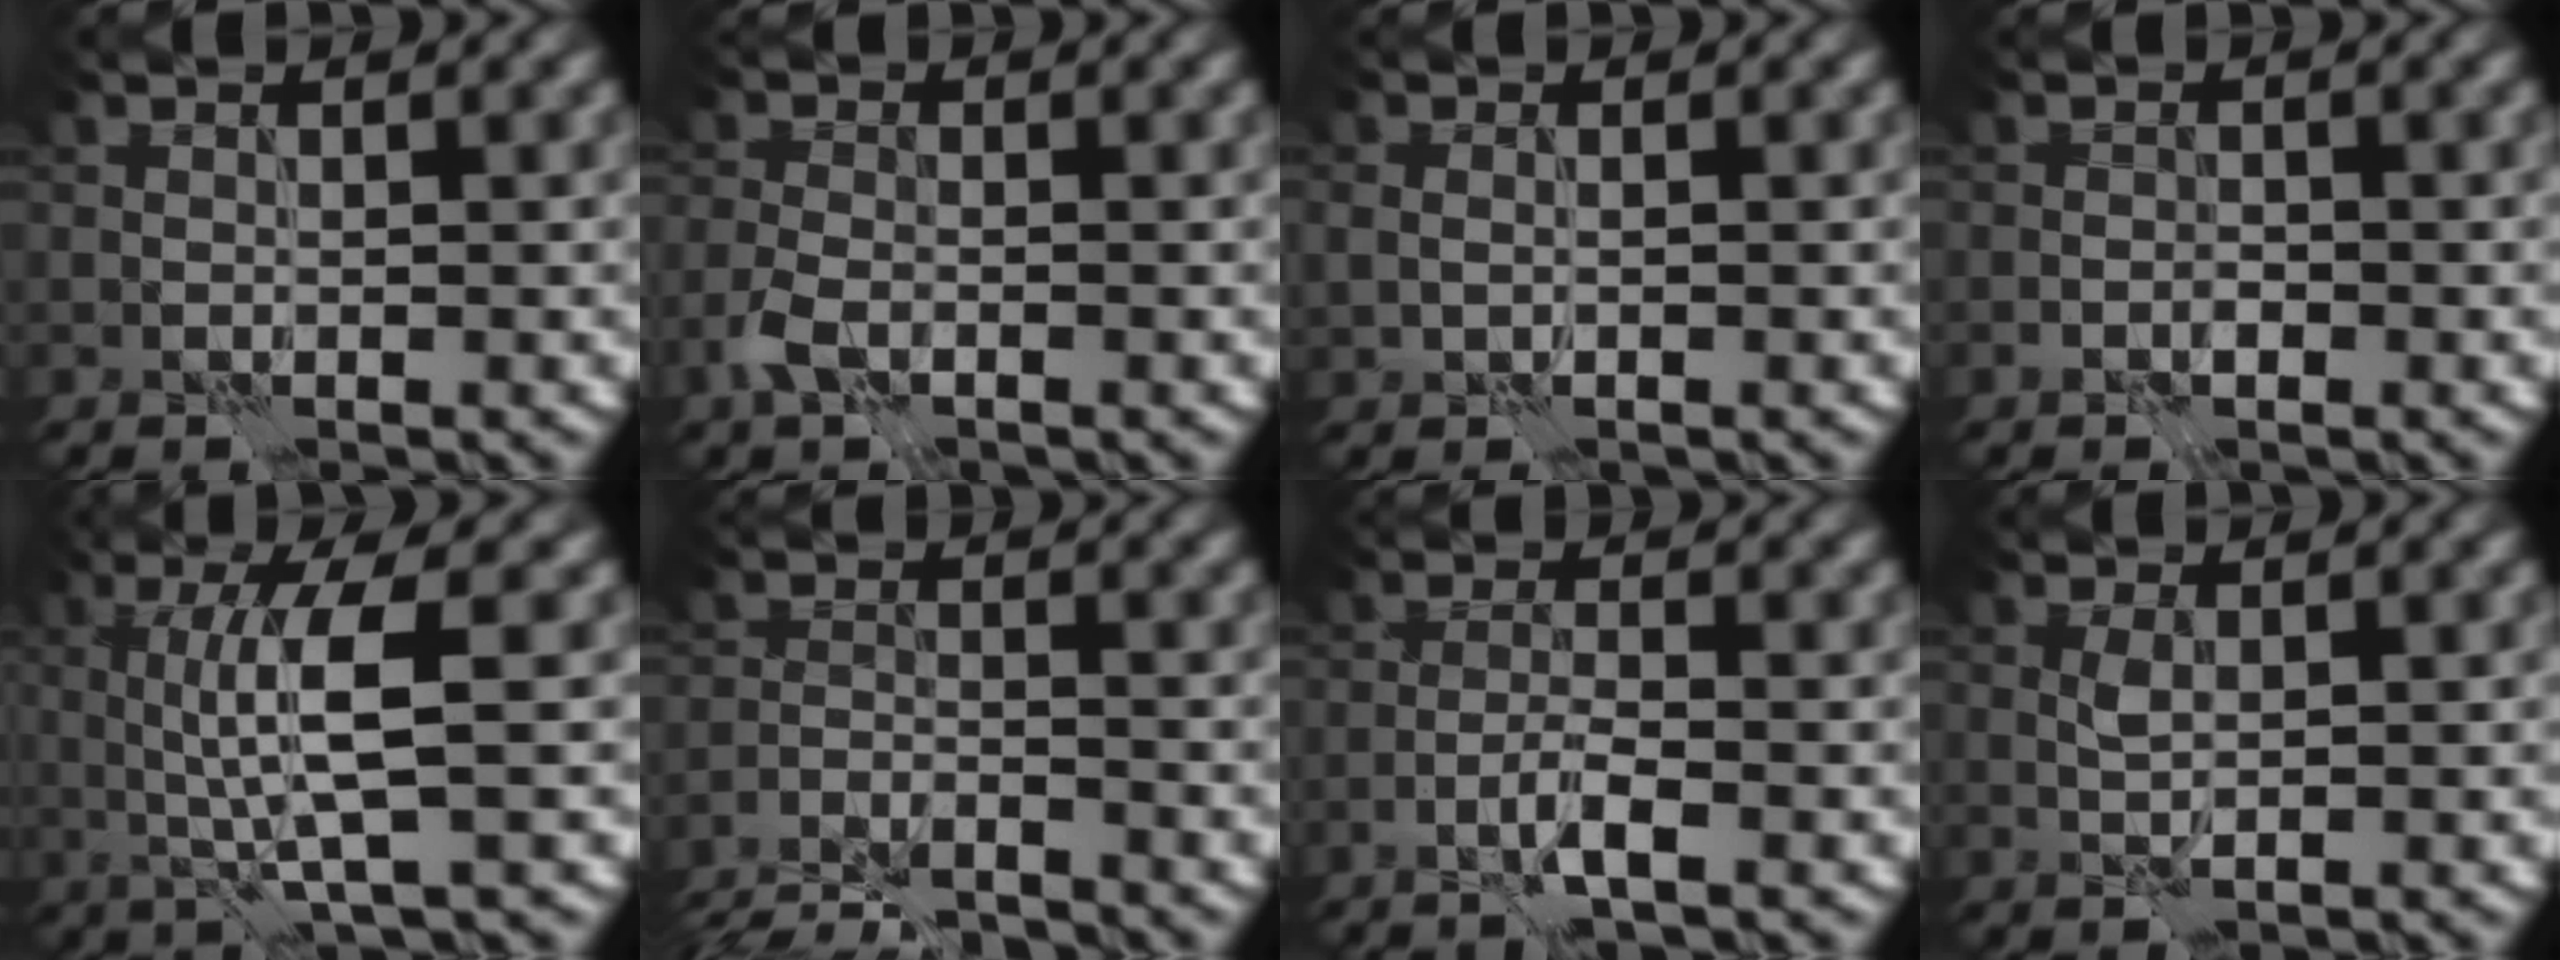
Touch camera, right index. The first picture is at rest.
{"total": 2.3, "force": [-1.2, 1.2, 1.6], "torque": [-0.038, -0.001, -0.031]}
{"total": 1.5, "force": [0.2, 1.2, 1.0], "torque": [-0.018, 0.004, 0.004]}
{"total": 1.1, "force": [-0.7, 0.6, 0.7], "torque": [-0.010, 0.003, -0.013]}
{"total": 5.5, "force": [0.4, 0.9, 5.4], "torque": [-0.103, 0.001, 0.011]}
{"total": 6.6, "force": [-6.3, 1.0, 1.6], "torque": [-0.032, -0.013, -0.110]}
{"total": 2.4, "force": [-1.4, 0.2, 1.9], "torque": [-0.037, 0.008, -0.031]}
{"total": 1.0, "force": [0.2, 0.3, 1.0], "torque": [-0.023, 0.001, 0.004]}